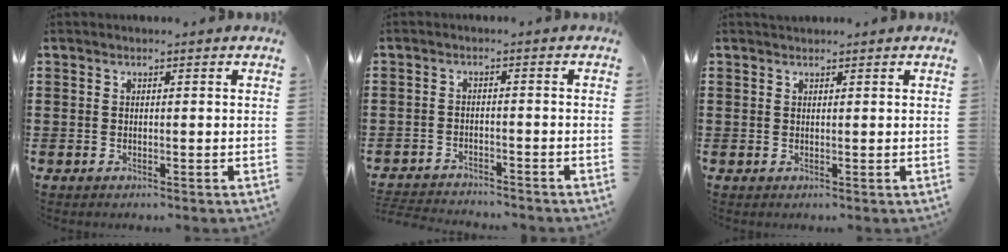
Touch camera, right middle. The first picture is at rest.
{"total": 2.7, "force": [-2.7, 0.2, 0.0], "torque": [-0.005, -0.001, -0.059]}
{"total": 0.7, "force": [0.7, 0.1, 0.0], "torque": [-0.002, -0.002, 0.014]}